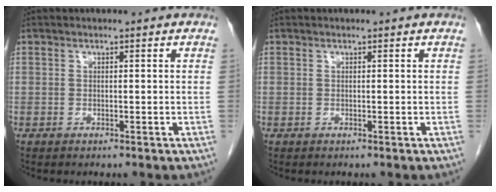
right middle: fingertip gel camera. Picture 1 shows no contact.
{"total": 0.0}